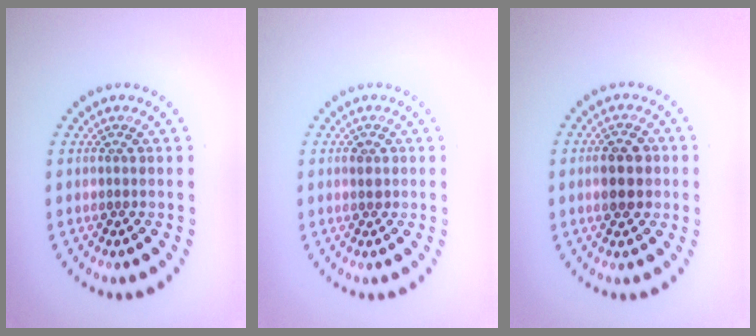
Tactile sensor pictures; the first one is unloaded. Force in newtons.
{"total": 1.0, "press": 1.0, "slide": 0.2}
{"total": 3.0, "press": 3.0, "slide": 0.2}